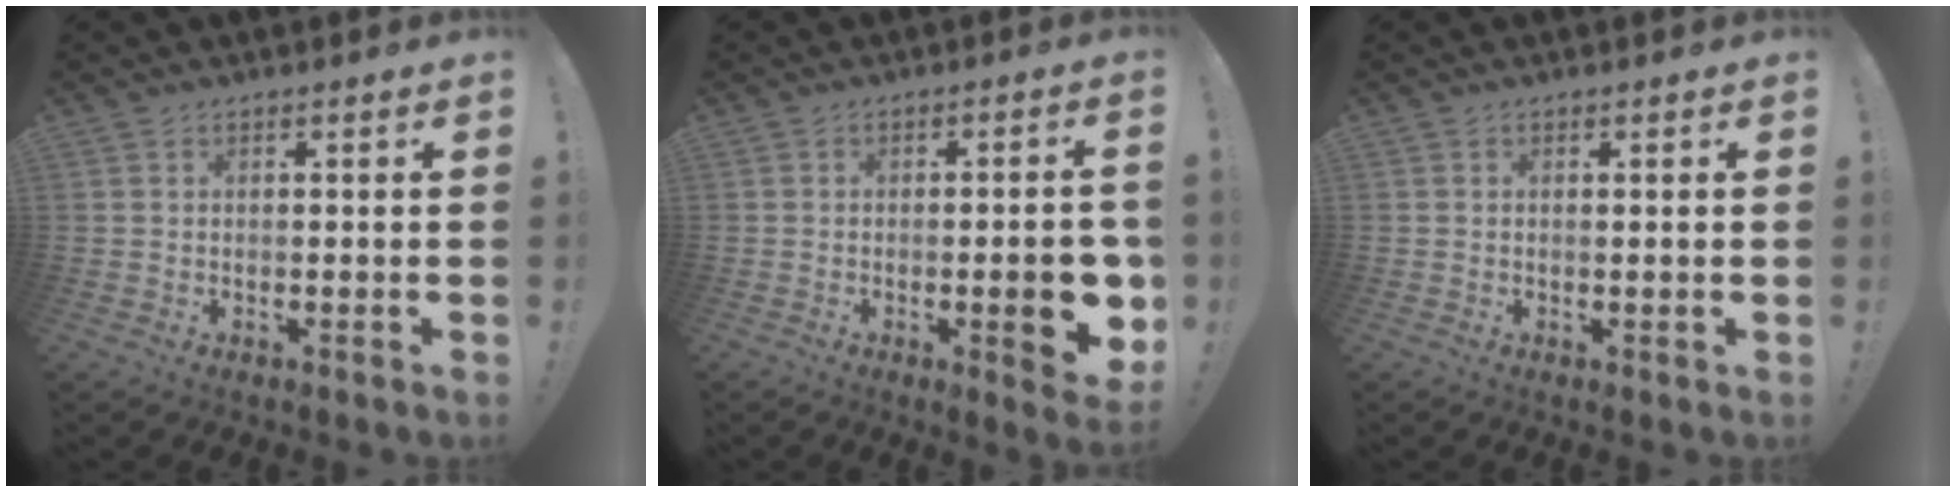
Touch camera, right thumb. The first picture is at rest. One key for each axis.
{"total": 10.1, "fx": -2.4, "fy": 2.3, "fz": 9.6, "tx": -0.114, "ty": -0.002, "tz": -0.035}
{"total": 0.6, "fx": 0.2, "fy": 0.0, "fz": 0.6, "tx": -0.007, "ty": -0.001, "tz": 0.003}